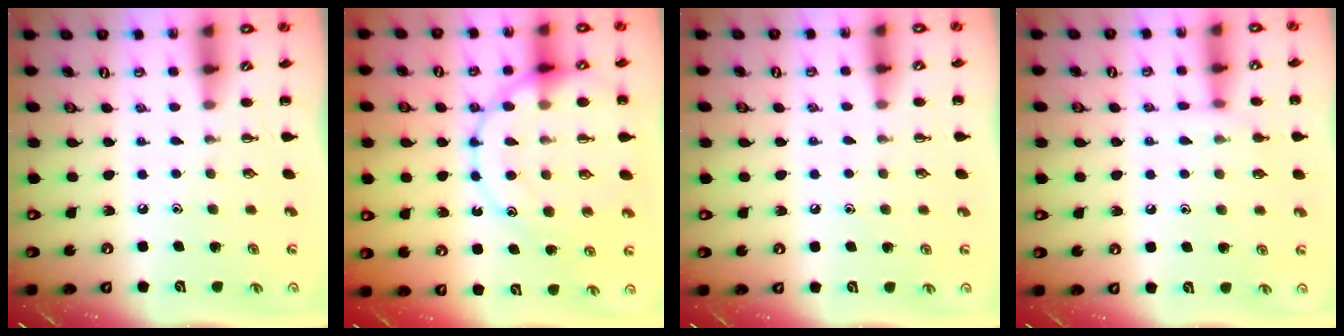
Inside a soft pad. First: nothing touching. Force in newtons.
{"total": 19.6, "press": 19.5, "slide": 2.3}
{"total": 4.7, "press": 4.4, "slide": 1.6}
{"total": 5.5, "press": 5.3, "slide": 1.5}